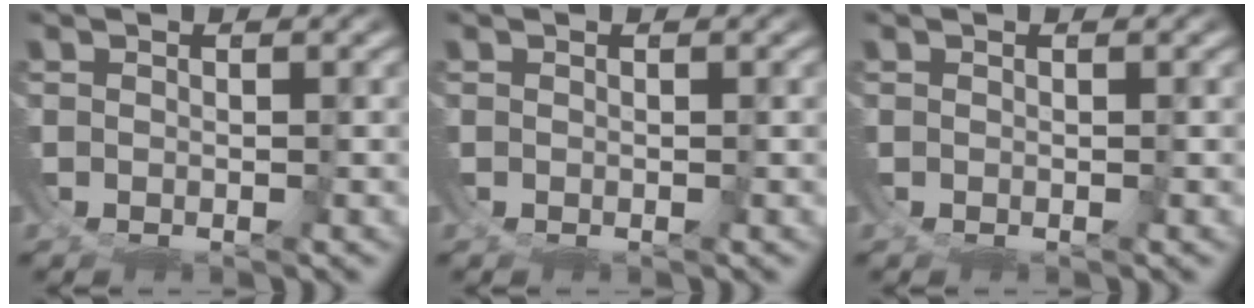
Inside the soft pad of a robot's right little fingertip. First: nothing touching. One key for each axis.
{"total": 0.0}
{"total": 0.0}